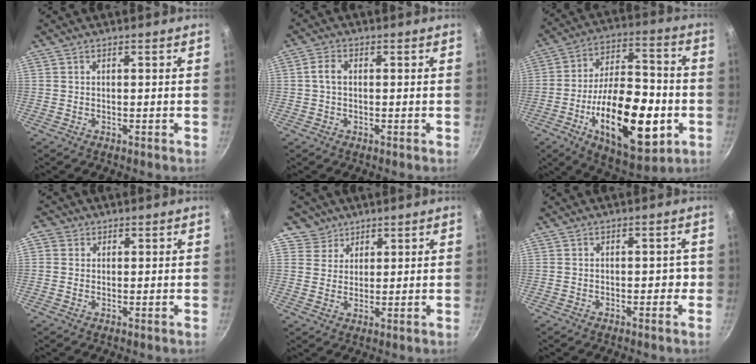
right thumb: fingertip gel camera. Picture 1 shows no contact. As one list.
[{"total": 2.7, "force": [0.0, 1.8, 2.0], "torque": [-0.039, 0.009, -0.003]}, {"total": 24.9, "force": [-6.8, 12.0, 20.8], "torque": [-0.305, 0.033, -0.099]}, {"total": 2.5, "force": [0.6, 2.4, 0.7], "torque": [0.009, -0.001, 0.003]}, {"total": 5.1, "force": [3.3, 3.9, -0.3], "torque": [0.044, -0.006, 0.053]}, {"total": 2.0, "force": [-0.4, 1.2, 1.5], "torque": [0.000, 0.012, -0.007]}]